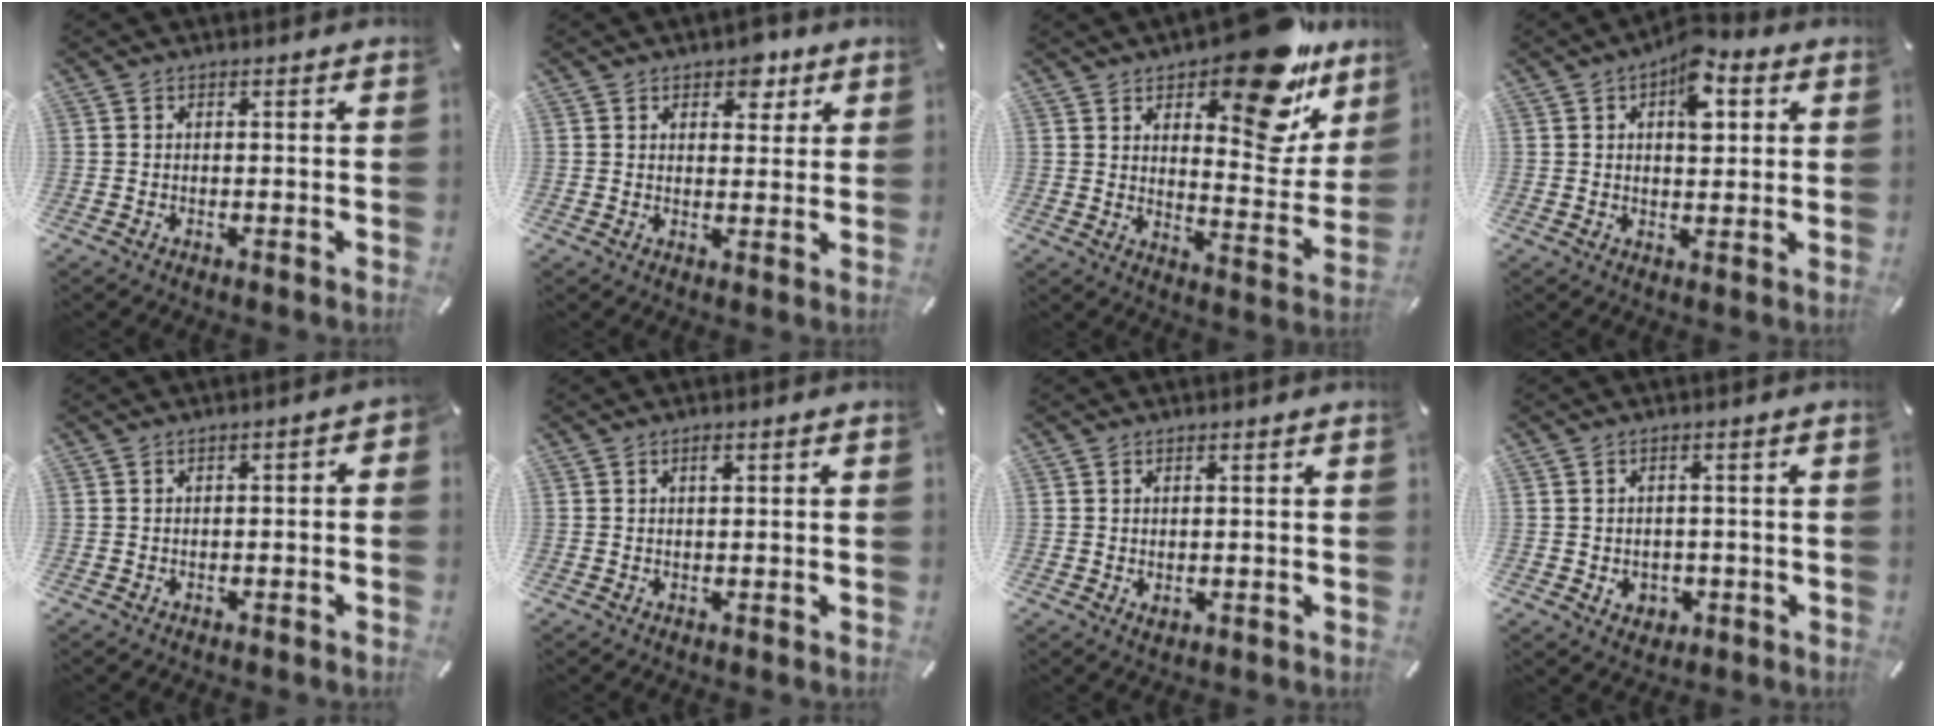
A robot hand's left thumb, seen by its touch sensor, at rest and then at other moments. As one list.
[{"total": 5.1, "force": [3.3, 3.4, 1.9], "torque": [0.000, -0.010, 0.051]}, {"total": 19.2, "force": [13.2, 8.0, 11.4], "torque": [-0.137, -0.100, 0.217]}, {"total": 9.2, "force": [3.3, 5.3, 6.7], "torque": [-0.071, -0.011, 0.049]}, {"total": 2.1, "force": [-1.2, 1.0, 1.5], "torque": [-0.024, 0.010, -0.022]}, {"total": 1.0, "force": [0.5, 0.4, 0.8], "torque": [-0.016, 0.005, 0.008]}, {"total": 0.7, "force": [0.2, 0.6, 0.4], "torque": [-0.007, 0.003, 0.003]}, {"total": 3.2, "force": [-0.5, 3.0, 1.0], "torque": [-0.005, -0.002, -0.012]}]